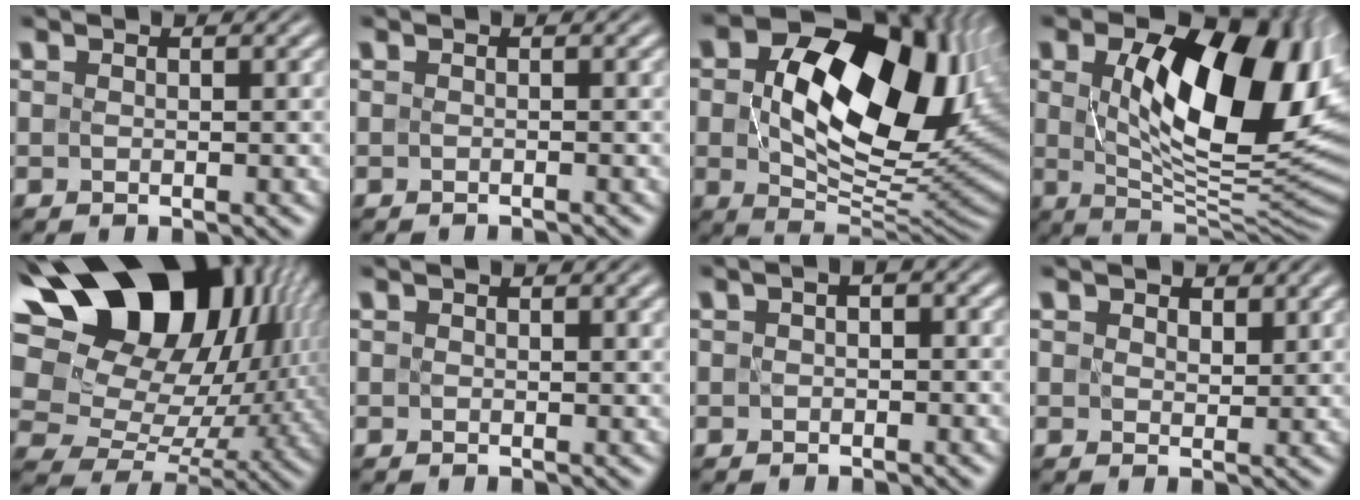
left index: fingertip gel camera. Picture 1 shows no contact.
{"total": 1.2, "force": [-0.9, 0.3, 0.8], "torque": [0.001, -0.001, -0.019]}
{"total": 15.9, "force": [2.9, 9.6, 12.3], "torque": [-0.186, -0.003, 0.056]}
{"total": 14.8, "force": [2.9, 7.5, 12.4], "torque": [-0.184, -0.004, 0.051]}
{"total": 20.0, "force": [8.0, 13.5, 12.3], "torque": [-0.212, 0.047, 0.129]}
{"total": 1.5, "force": [0.6, 0.7, 1.2], "torque": [-0.014, 0.002, 0.007]}
{"total": 1.3, "force": [-0.1, 0.8, 1.0], "torque": [-0.019, 0.001, -0.005]}
{"total": 1.7, "force": [1.1, 1.1, 0.8], "torque": [-0.012, -0.002, 0.016]}